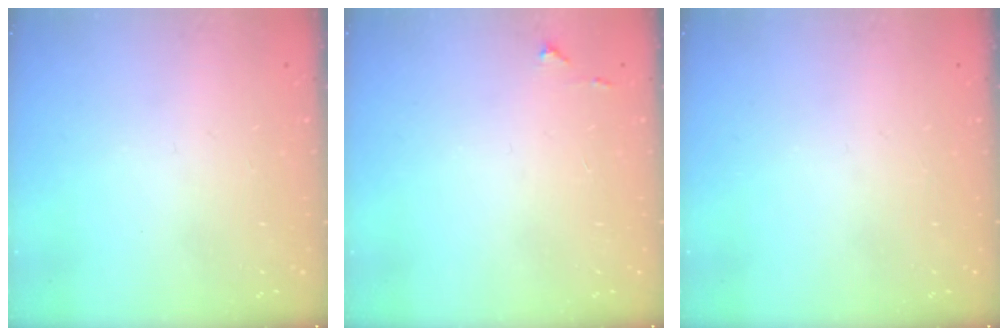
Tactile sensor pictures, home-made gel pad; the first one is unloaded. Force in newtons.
{"total": 4.3, "press": 4.2, "slide": 0.7}
{"total": 0.0}